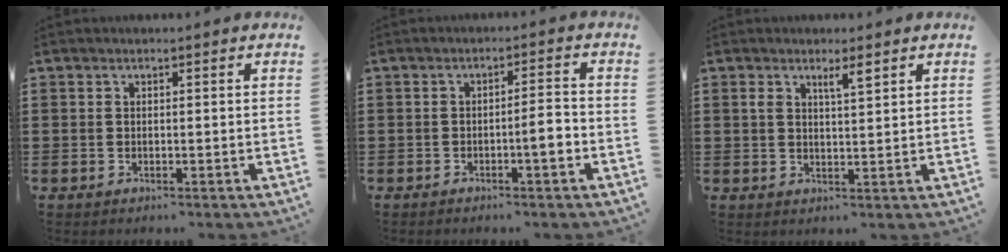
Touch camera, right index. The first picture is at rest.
{"total": 4.1, "force": [-1.4, 0.4, 3.8], "torque": [-0.065, 0.001, -0.027]}
{"total": 2.8, "force": [1.8, 0.6, 2.0], "torque": [-0.034, 0.000, 0.028]}